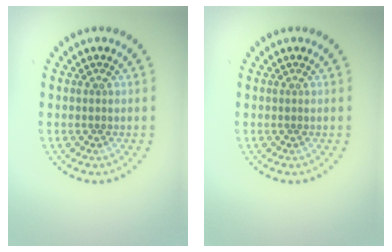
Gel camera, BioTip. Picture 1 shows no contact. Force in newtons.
{"total": 0.0}